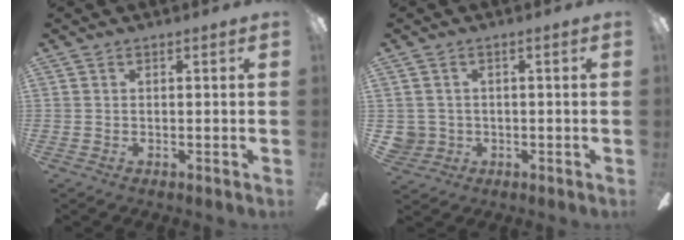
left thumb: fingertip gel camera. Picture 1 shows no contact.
{"total": 3.0, "force": [0.0, 3.0, 0.3], "torque": [-0.014, 0.007, 0.000]}